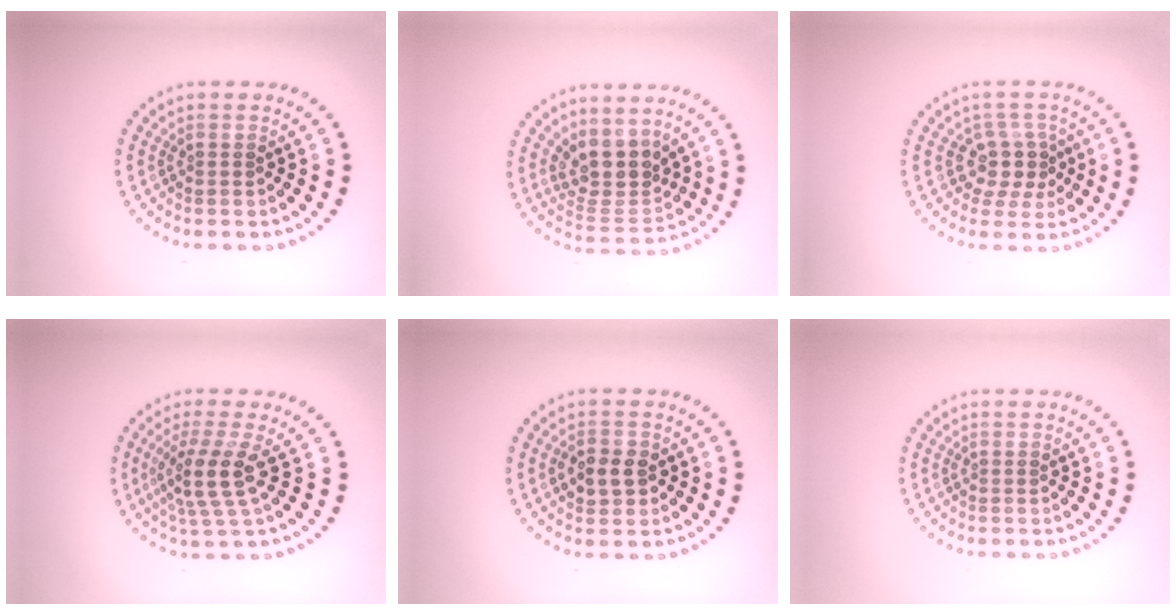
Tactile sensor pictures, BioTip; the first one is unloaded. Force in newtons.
{"total": 3.8, "press": 3.0, "slide": 2.4}
{"total": 2.9, "press": 2.3, "slide": 1.8}
{"total": 3.8, "press": 2.9, "slide": 2.5}
{"total": 2.6, "press": 2.6, "slide": 0.2}
{"total": 0.0}